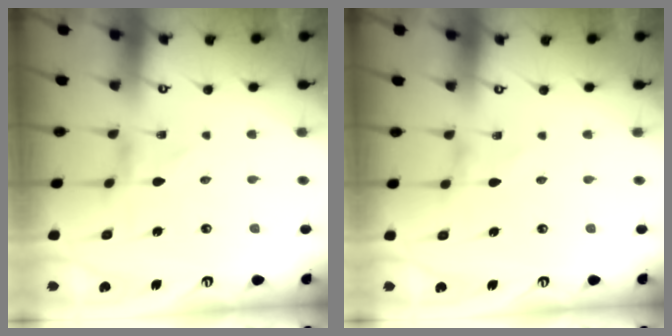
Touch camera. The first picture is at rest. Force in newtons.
{"total": 0.9, "press": 0.9, "slide": 0.1}